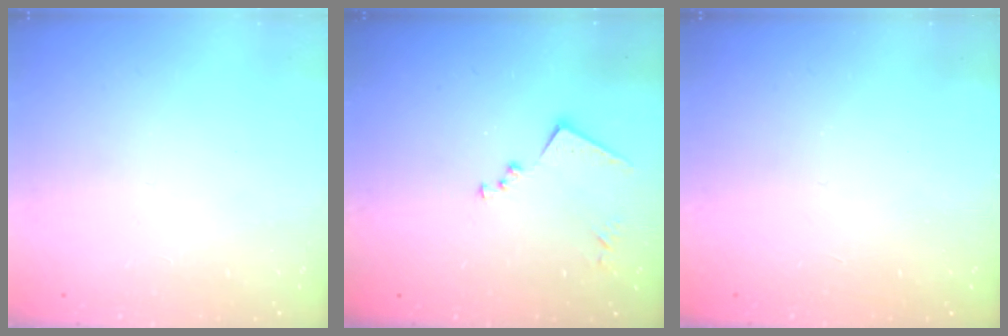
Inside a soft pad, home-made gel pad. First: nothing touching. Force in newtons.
{"total": 10.1, "press": 10.1, "slide": 0.6}
{"total": 1.0, "press": 1.0, "slide": 0.1}